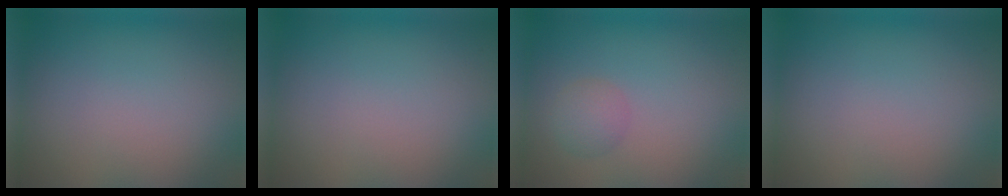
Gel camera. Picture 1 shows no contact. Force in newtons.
{"total": 0.0}
{"total": 1.6, "press": 1.6, "slide": 0.1}
{"total": 0.0}